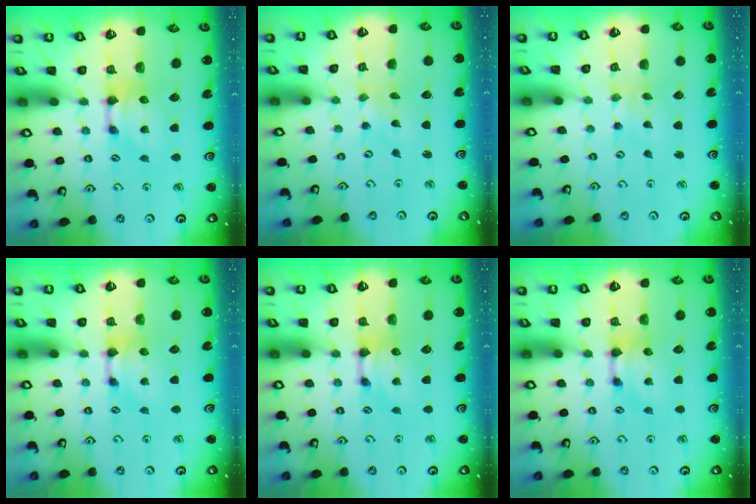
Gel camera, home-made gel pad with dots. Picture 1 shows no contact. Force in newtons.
{"total": 6.0, "press": 6.0, "slide": 0.6}
{"total": 3.2, "press": 3.2, "slide": 0.0}
{"total": 0.0}
{"total": 0.0}
{"total": 0.0}